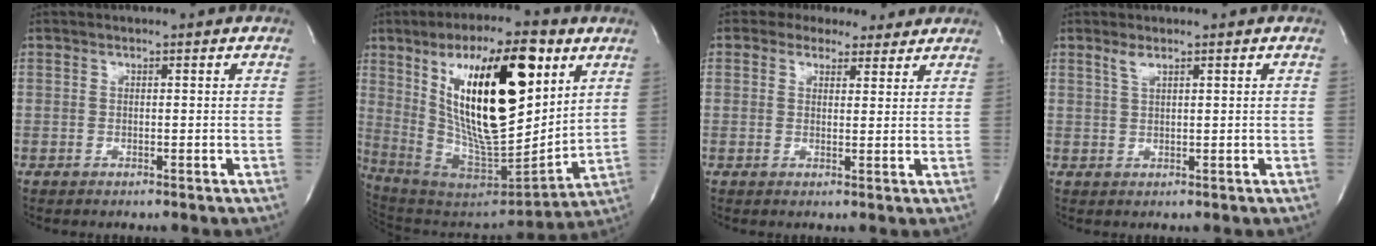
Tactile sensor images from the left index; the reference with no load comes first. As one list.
[{"total": 24.9, "force": [9.5, 7.0, 21.9], "torque": [-0.387, -0.005, 0.161]}, {"total": 6.3, "force": [5.1, 3.6, 1.1], "torque": [-0.014, 0.018, 0.064]}, {"total": 1.5, "force": [1.1, 0.1, 1.1], "torque": [-0.030, 0.003, 0.026]}]